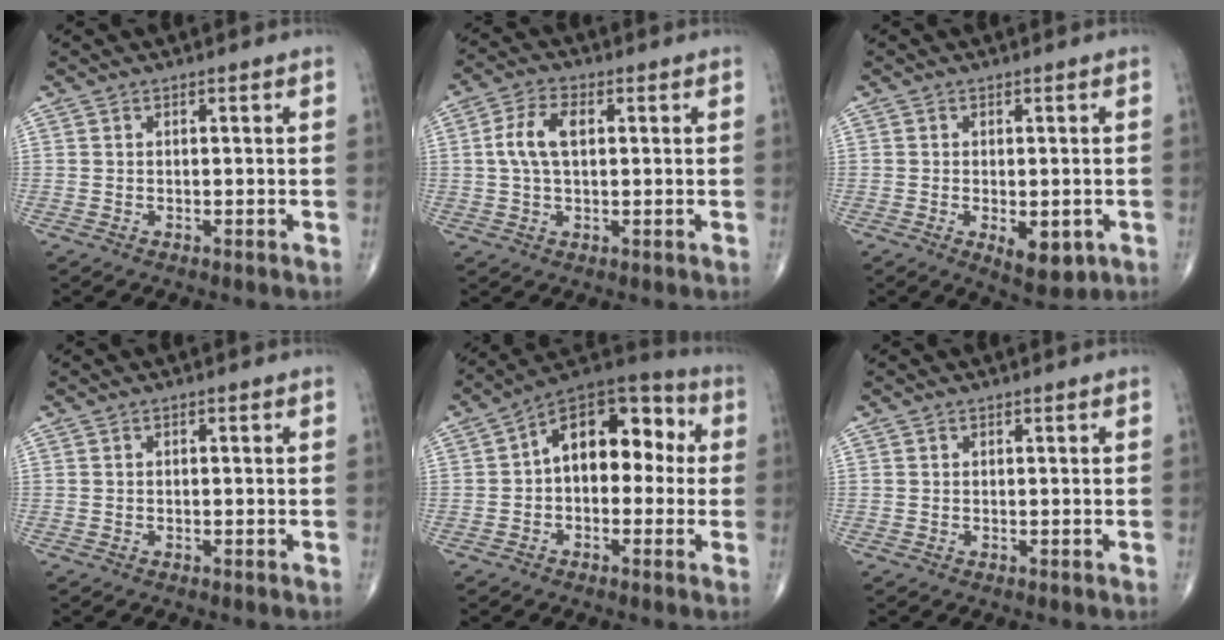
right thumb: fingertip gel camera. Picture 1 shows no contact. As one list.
[{"total": 6.7, "force": [1.1, 3.6, 5.6], "torque": [-0.121, 0.014, 0.019]}, {"total": 6.0, "force": [-1.7, 2.8, 5.0], "torque": [-0.062, -0.008, -0.016]}, {"total": 0.0}, {"total": 14.7, "force": [1.1, 9.2, 11.4], "torque": [-0.125, 0.048, -0.002]}, {"total": 0.0}]